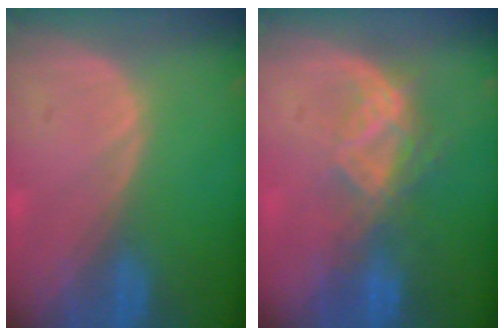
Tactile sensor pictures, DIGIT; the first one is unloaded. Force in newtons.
{"total": 6.8, "press": 6.3, "slide": 2.6}